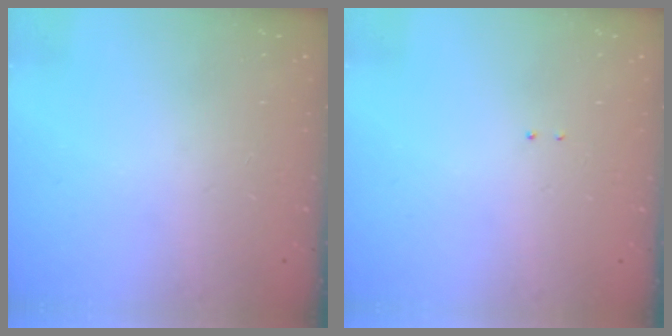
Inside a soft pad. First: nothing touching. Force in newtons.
{"total": 1.3, "press": 1.2, "slide": 0.6}